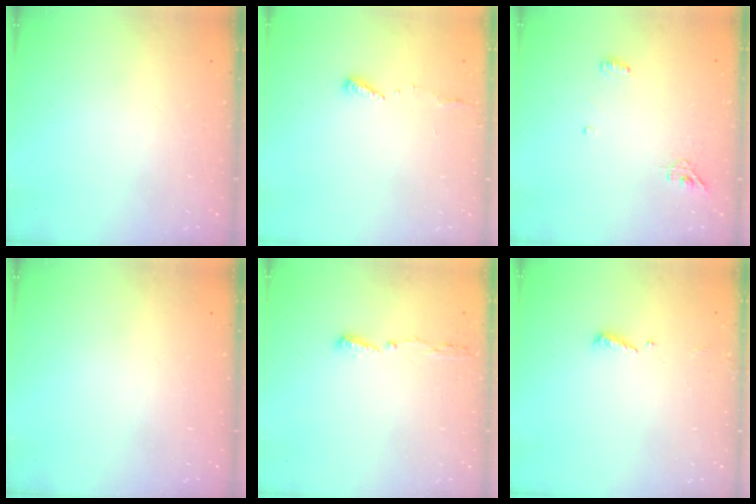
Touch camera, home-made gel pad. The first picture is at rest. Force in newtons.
{"total": 6.3, "press": 6.3, "slide": 0.5}
{"total": 5.1, "press": 5.0, "slide": 1.1}
{"total": 0.0}
{"total": 4.9, "press": 4.8, "slide": 1.2}
{"total": 4.9, "press": 4.8, "slide": 0.4}